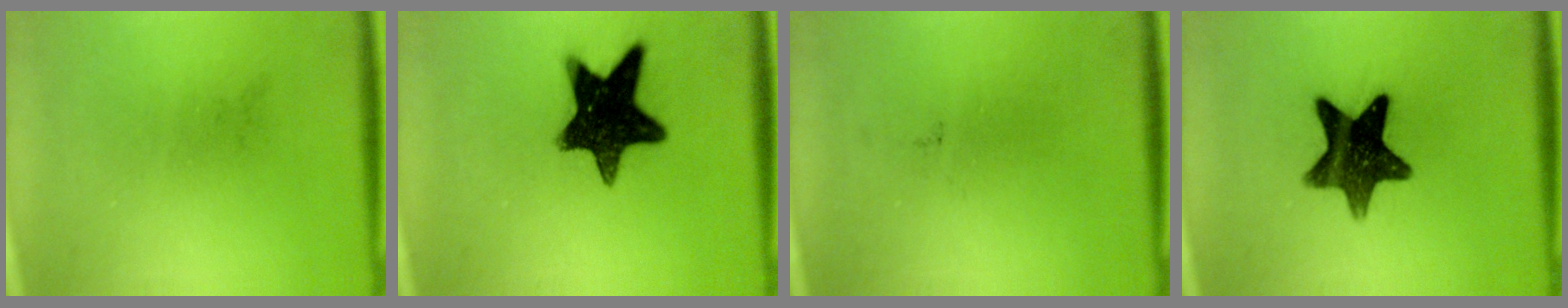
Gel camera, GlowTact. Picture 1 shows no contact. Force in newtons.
{"total": 15.1}
{"total": 0.0}
{"total": 12.6}